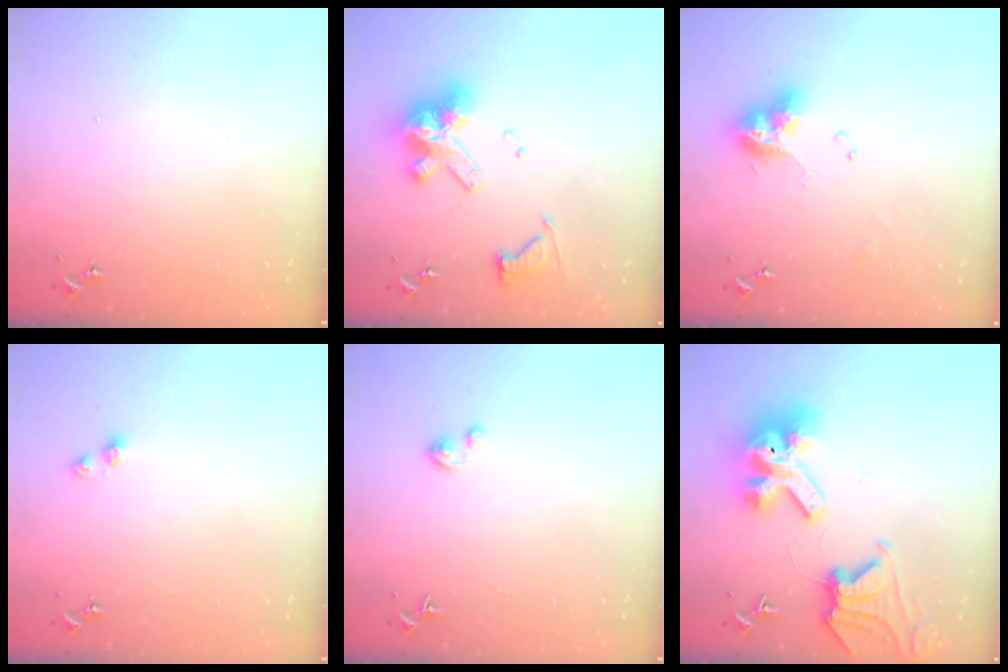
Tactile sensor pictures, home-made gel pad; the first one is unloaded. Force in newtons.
{"total": 16.5, "press": 16.4, "slide": 1.6}
{"total": 12.0, "press": 11.9, "slide": 1.3}
{"total": 4.3, "press": 4.3, "slide": 0.5}
{"total": 2.6, "press": 2.6, "slide": 0.2}
{"total": 19.4, "press": 19.2, "slide": 2.6}